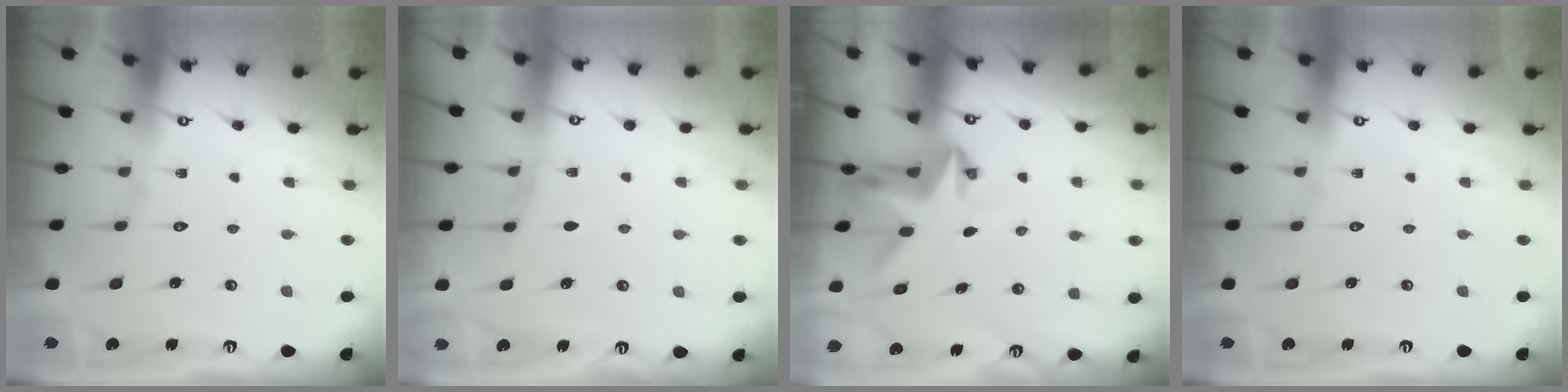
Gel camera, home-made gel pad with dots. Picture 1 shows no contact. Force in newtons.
{"total": 4.7, "press": 4.6, "slide": 0.6}
{"total": 3.4, "press": 3.4, "slide": 0.1}
{"total": 0.0}